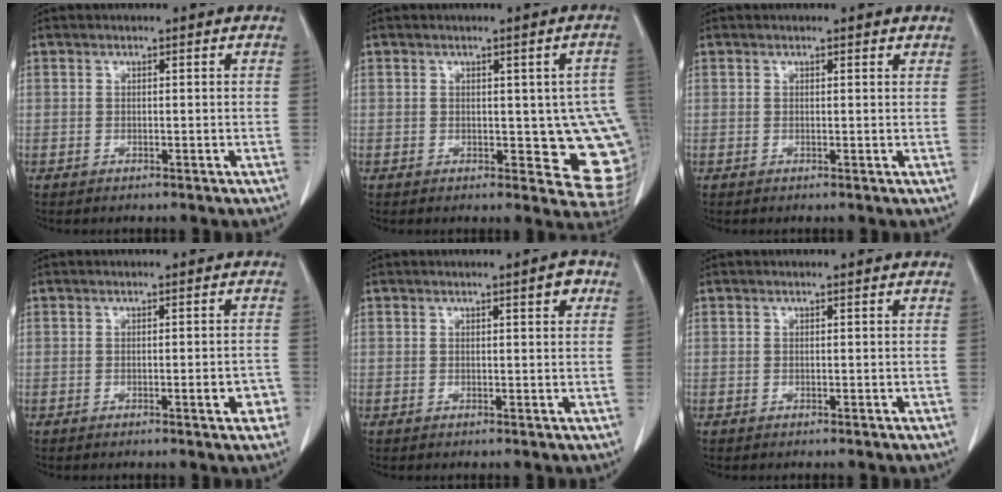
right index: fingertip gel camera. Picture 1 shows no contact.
{"total": 8.9, "force": [-0.3, 3.9, 8.0], "torque": [-0.077, 0.001, 0.003]}
{"total": 0.9, "force": [0.8, 0.3, 0.2], "torque": [-0.007, 0.002, 0.007]}
{"total": 2.8, "force": [-1.2, 0.6, 2.5], "torque": [-0.027, -0.001, -0.015]}
{"total": 2.1, "force": [1.0, 0.4, 1.7], "torque": [-0.021, 0.000, 0.011]}
{"total": 0.0}